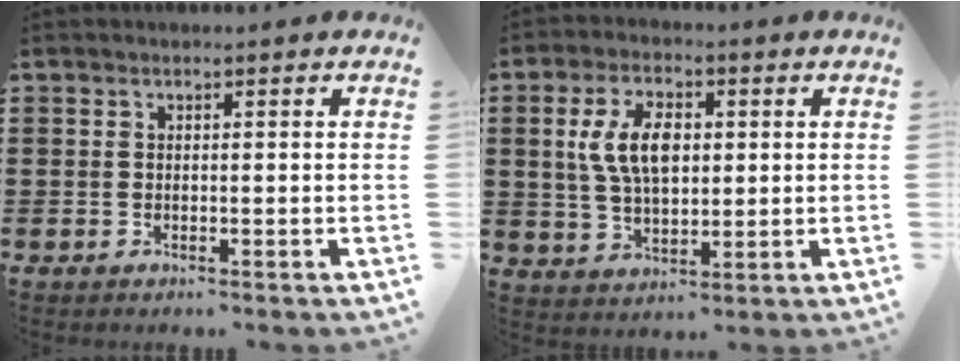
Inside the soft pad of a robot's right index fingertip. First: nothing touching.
{"total": 8.2, "force": [1.4, 4.4, 6.8], "torque": [-0.146, 0.008, 0.018]}